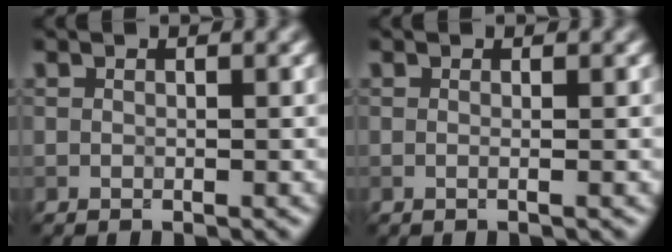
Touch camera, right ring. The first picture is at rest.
{"total": 1.3, "force": [0.3, 0.6, 1.0], "torque": [0.000, -0.010, -0.017]}